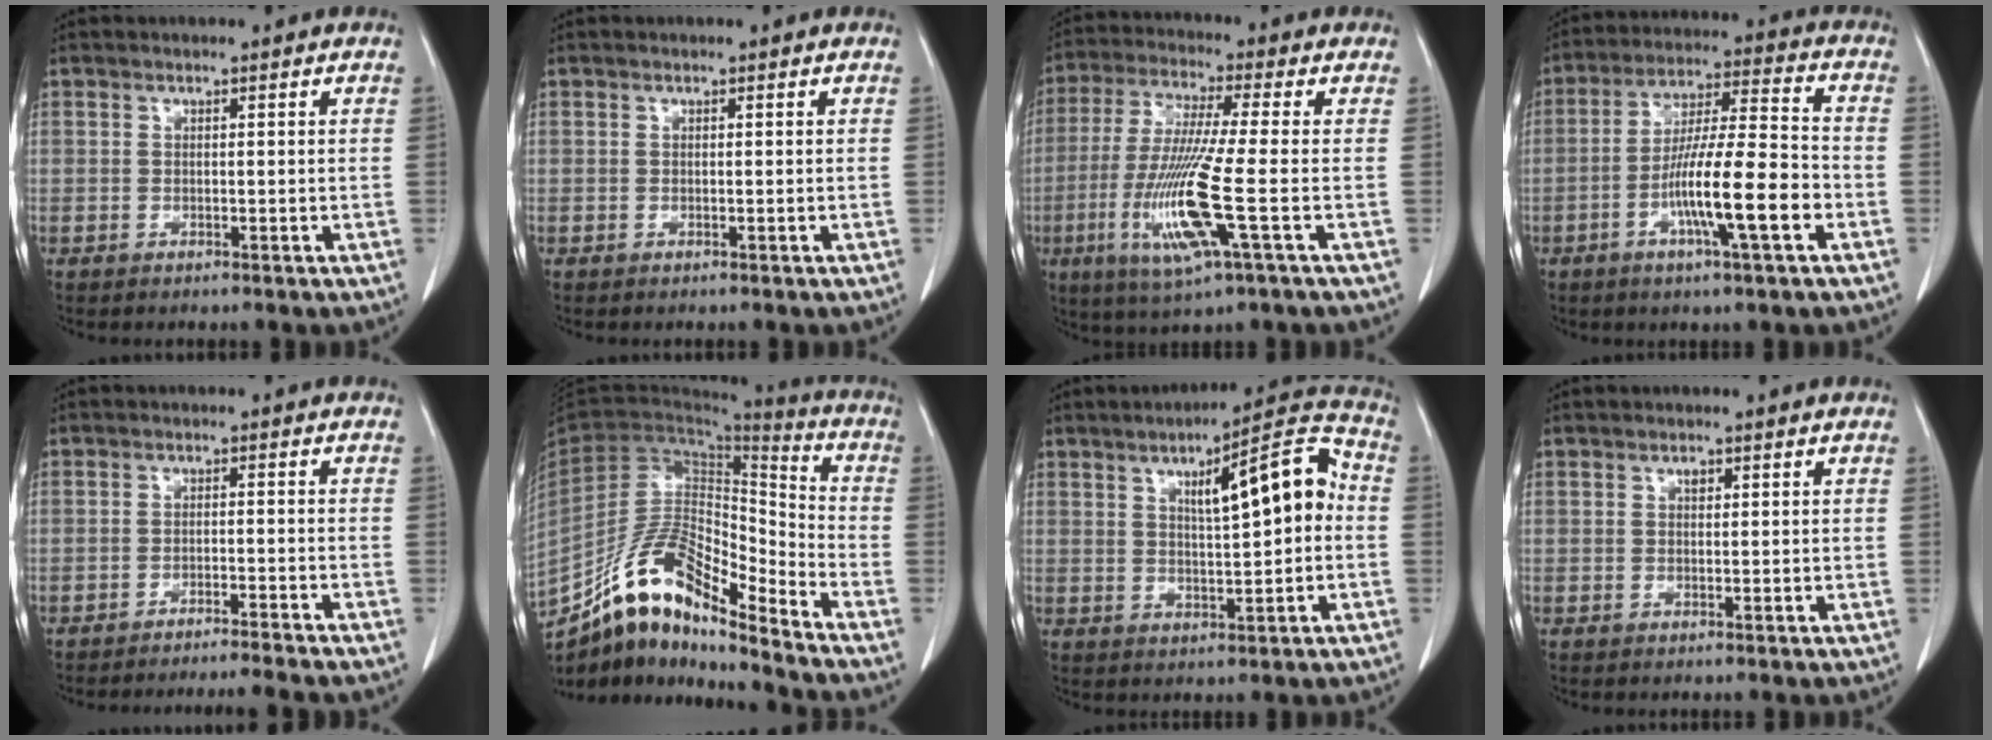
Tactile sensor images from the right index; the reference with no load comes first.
{"total": 0.0}
{"total": 13.4, "force": [-3.6, -0.2, 12.9], "torque": [-0.272, -0.022, -0.075]}
{"total": 13.2, "force": [-4.6, 0.8, 12.3], "torque": [-0.218, -0.002, -0.081]}
{"total": 8.2, "force": [-7.7, -1.4, 2.6], "torque": [-0.018, -0.016, -0.107]}
{"total": 15.6, "force": [-12.4, 3.9, 8.7], "torque": [-0.154, 0.036, -0.224]}
{"total": 11.6, "force": [1.8, 2.3, 11.2], "torque": [-0.156, 0.033, 0.024]}
{"total": 0.9, "force": [0.4, 0.6, 0.6], "torque": [-0.010, -0.001, 0.006]}